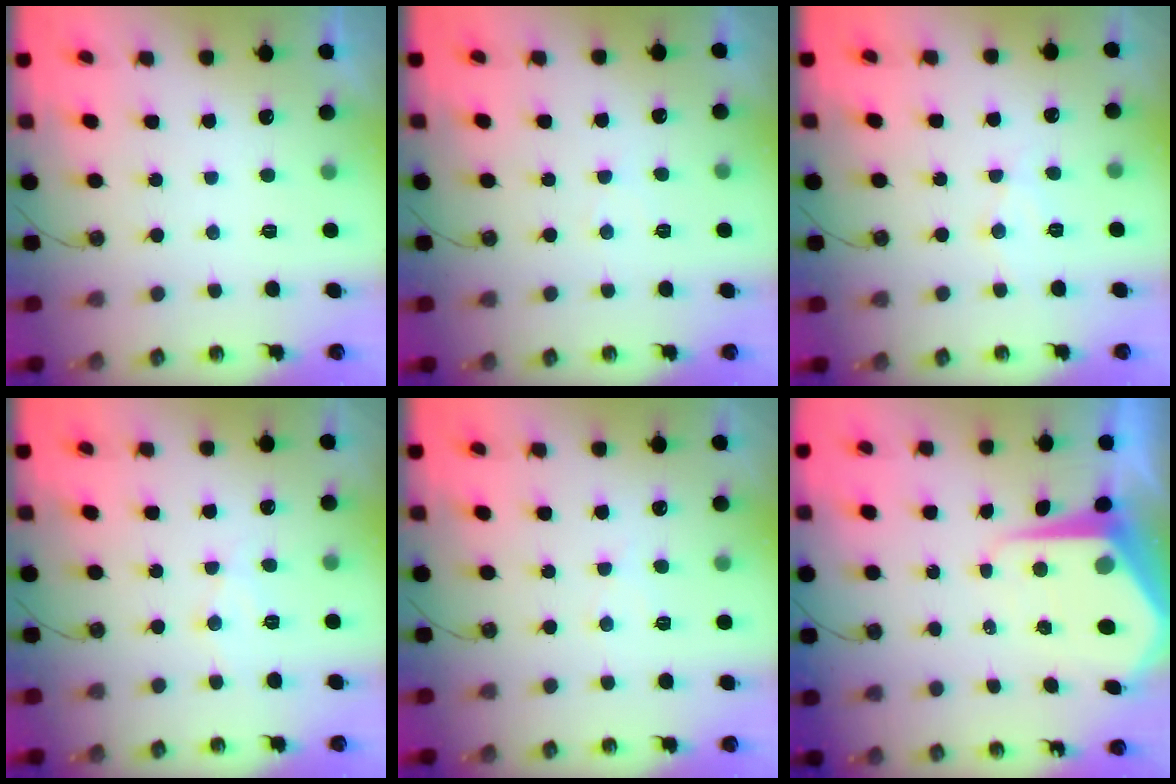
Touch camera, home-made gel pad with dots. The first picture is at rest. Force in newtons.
{"total": 4.0, "press": 3.9, "slide": 0.7}
{"total": 6.4, "press": 6.4, "slide": 0.5}
{"total": 6.4, "press": 6.4, "slide": 0.5}
{"total": 3.7, "press": 3.6, "slide": 0.7}
{"total": 10.5, "press": 10.4, "slide": 1.0}